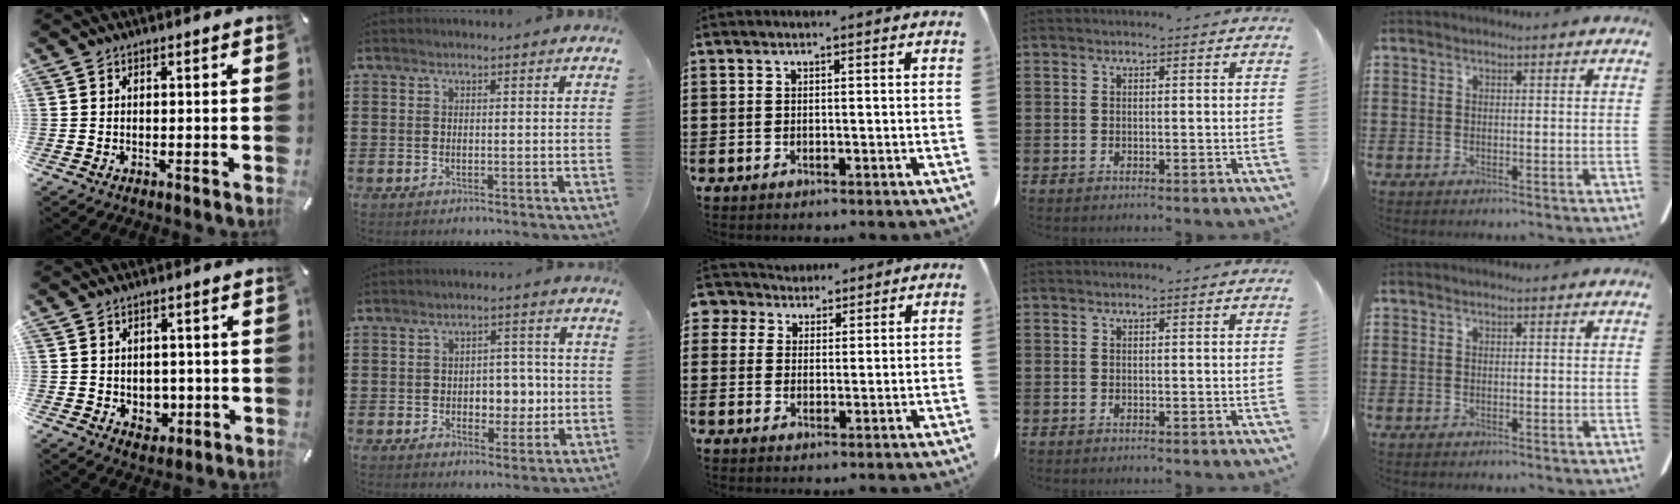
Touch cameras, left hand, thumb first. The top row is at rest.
{"thumb": {"total": 4.0, "force": [0.1, 3.7, 1.4], "torque": [-0.005, -0.003, 0.001]}, "index": {"total": 4.9, "force": [-0.5, 3.6, 3.2], "torque": [-0.056, 0.003, -0.018]}, "middle": {"total": 3.9, "force": [2.9, 2.6, 0.3], "torque": [-0.026, 0.003, 0.053]}}